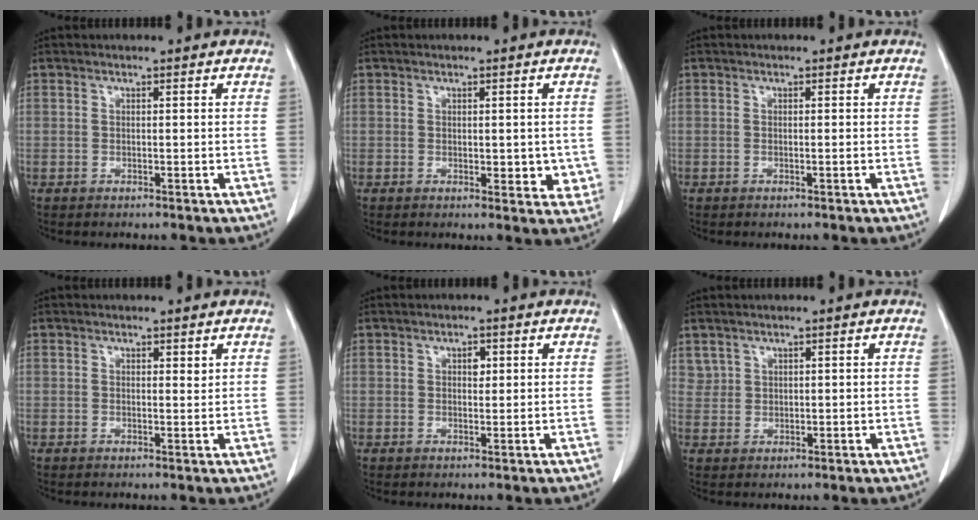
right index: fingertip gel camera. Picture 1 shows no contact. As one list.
[{"total": 4.2, "force": [-0.3, 2.3, 3.5], "torque": [-0.025, -0.004, 0.002]}, {"total": 0.0}, {"total": 0.7, "force": [0.5, 0.2, 0.4], "torque": [-0.009, -0.005, 0.007]}, {"total": 1.4, "force": [0.5, 0.8, 1.0], "torque": [-0.015, -0.001, 0.006]}, {"total": 1.9, "force": [1.5, 1.2, 0.1], "torque": [0.009, 0.005, 0.029]}]